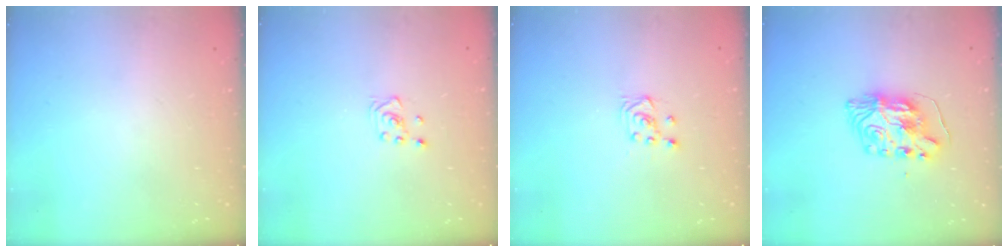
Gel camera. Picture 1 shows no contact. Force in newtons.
{"total": 2.8, "press": 2.6, "slide": 1.0}
{"total": 3.9, "press": 3.8, "slide": 0.7}
{"total": 8.1, "press": 8.1, "slide": 0.9}